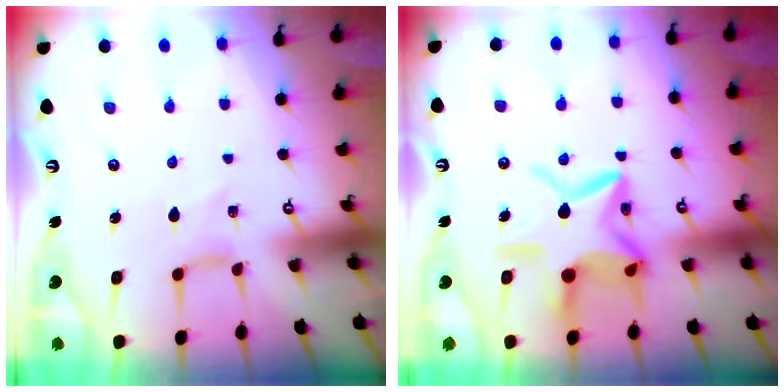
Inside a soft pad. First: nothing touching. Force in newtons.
{"total": 16.6, "press": 16.5, "slide": 1.2}